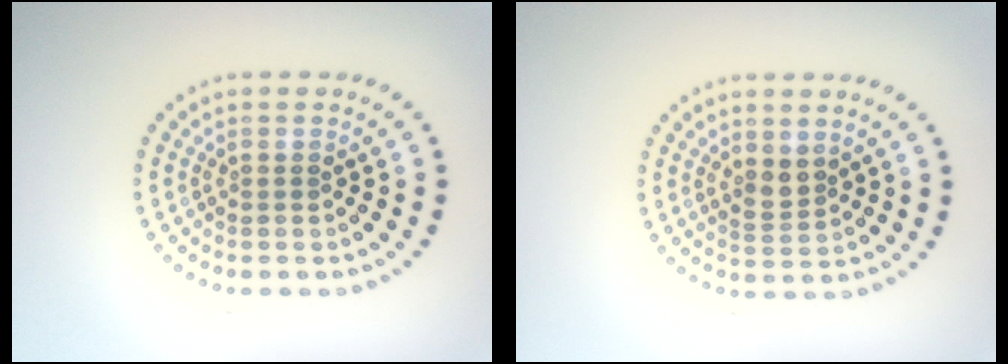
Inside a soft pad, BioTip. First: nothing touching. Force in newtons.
{"total": 1.7, "press": 1.4, "slide": 0.9}